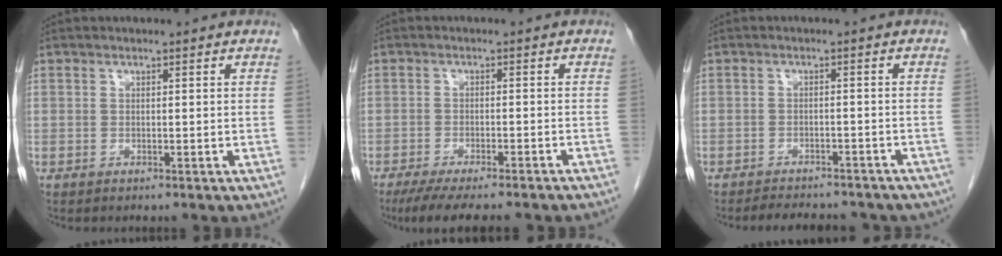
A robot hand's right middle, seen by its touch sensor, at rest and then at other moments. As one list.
[{"total": 13.6, "force": [-11.8, 1.6, 6.7], "torque": [-0.094, -0.021, -0.157]}, {"total": 11.4, "force": [-10.2, 3.4, 4.0], "torque": [-0.058, 0.003, -0.112]}]